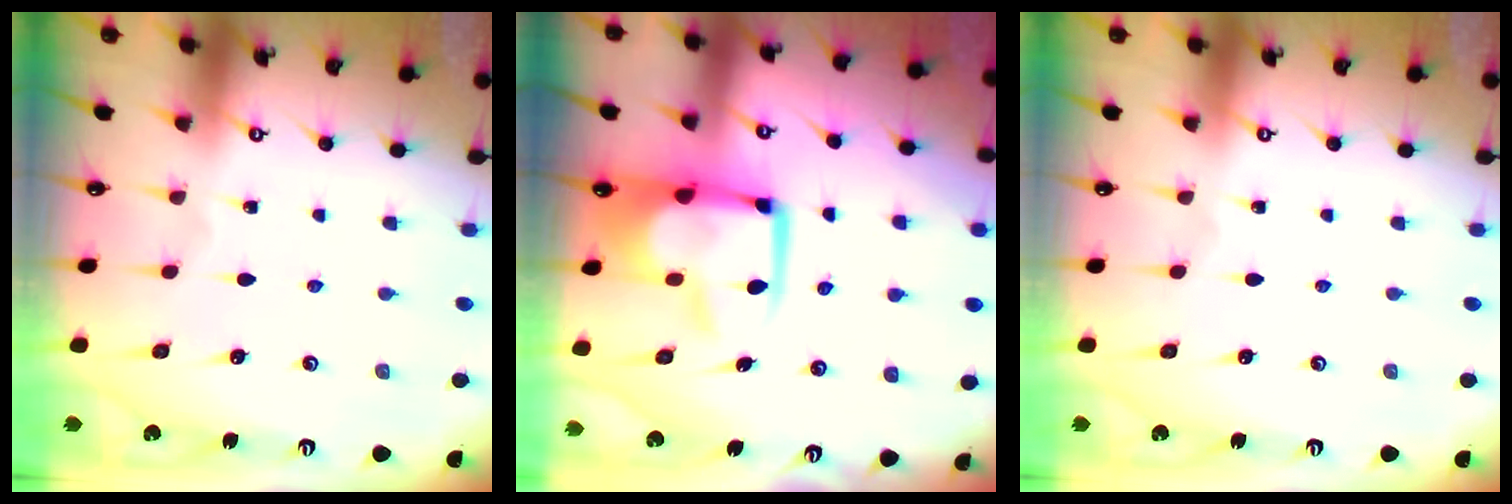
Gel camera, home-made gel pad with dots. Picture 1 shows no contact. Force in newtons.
{"total": 10.7, "press": 10.5, "slide": 1.8}
{"total": 0.0}